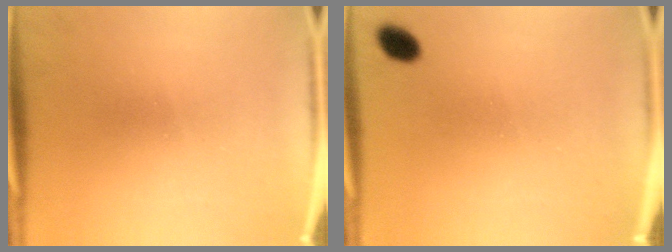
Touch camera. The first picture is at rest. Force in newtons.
{"total": 3.2}